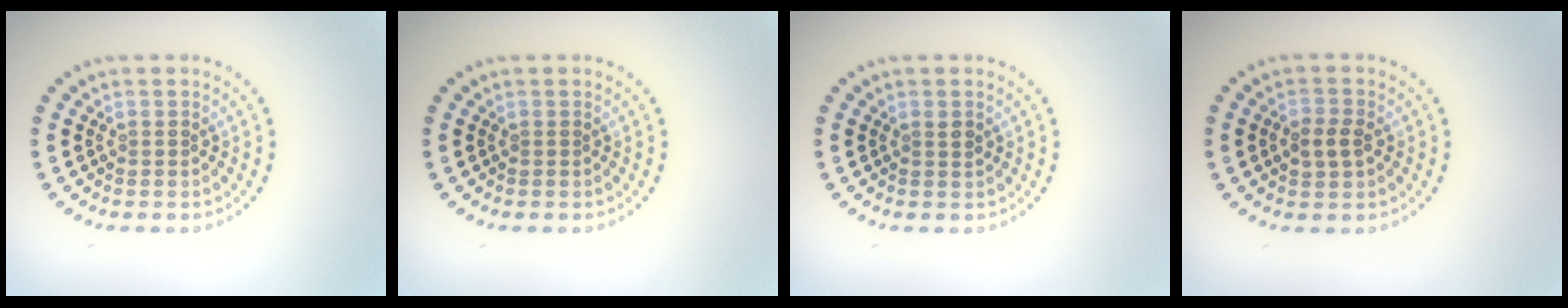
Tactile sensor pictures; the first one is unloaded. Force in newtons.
{"total": 0.0}
{"total": 0.8, "press": 0.7, "slide": 0.4}
{"total": 2.0, "press": 2.0, "slide": 0.2}